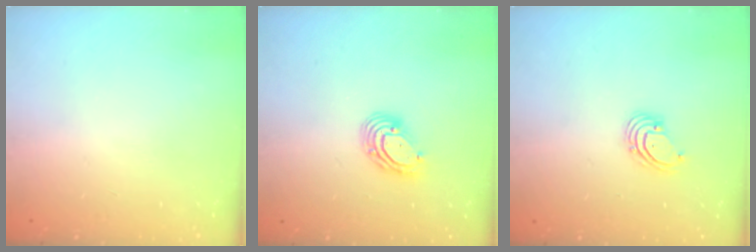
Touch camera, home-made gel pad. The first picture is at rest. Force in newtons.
{"total": 7.5, "press": 7.3, "slide": 1.3}
{"total": 1.8, "press": 1.8, "slide": 0.2}